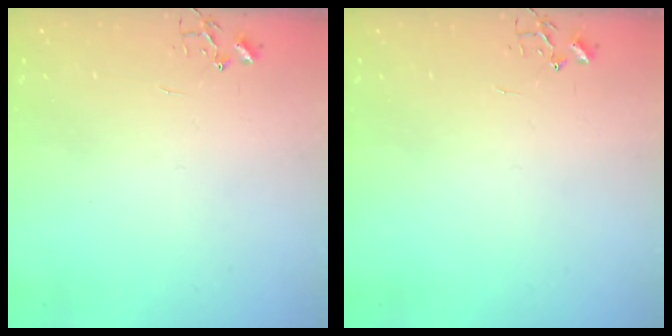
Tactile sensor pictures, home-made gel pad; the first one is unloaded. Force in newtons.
{"total": 0.0}